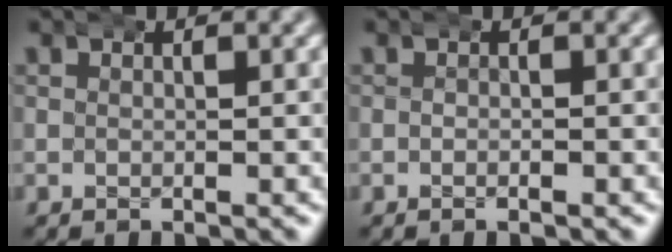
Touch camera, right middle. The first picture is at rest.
{"total": 0.0}